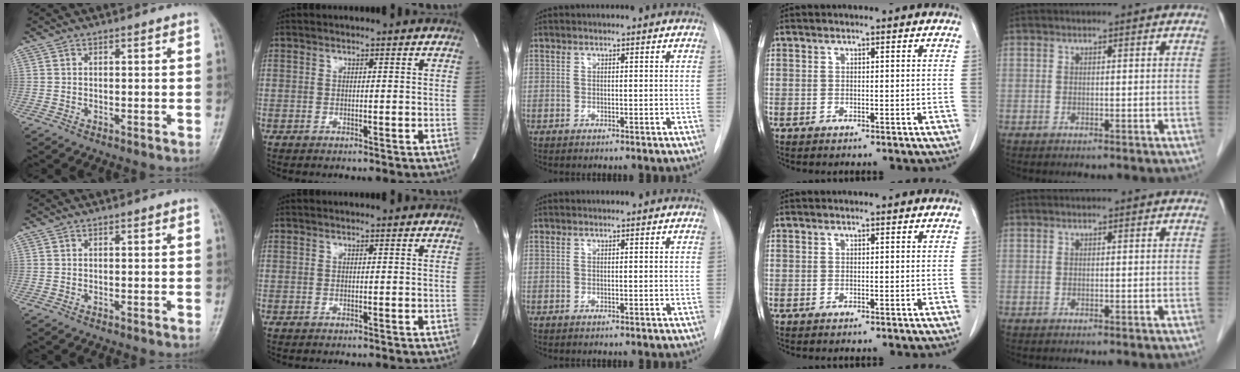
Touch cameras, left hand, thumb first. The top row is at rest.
{}